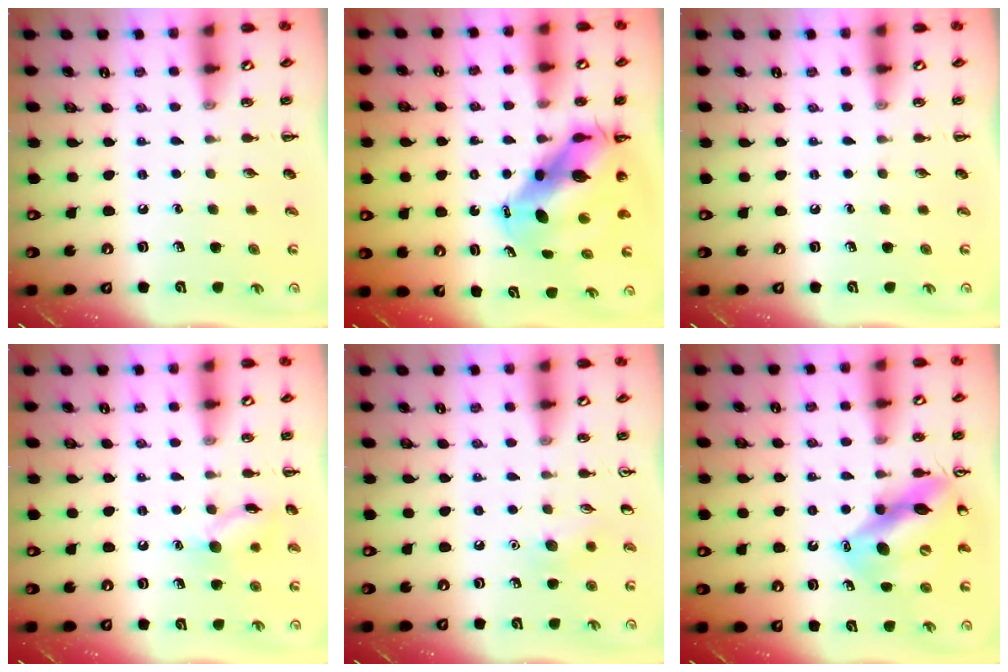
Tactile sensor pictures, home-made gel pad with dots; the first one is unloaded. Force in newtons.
{"total": 12.4, "press": 11.7, "slide": 3.9}
{"total": 0.0}
{"total": 9.4, "press": 9.4, "slide": 0.4}
{"total": 6.2, "press": 5.9, "slide": 1.8}
{"total": 13.8, "press": 13.2, "slide": 3.8}